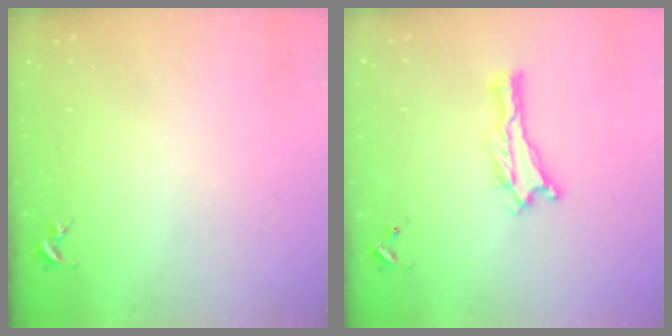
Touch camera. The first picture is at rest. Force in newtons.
{"total": 0.0}